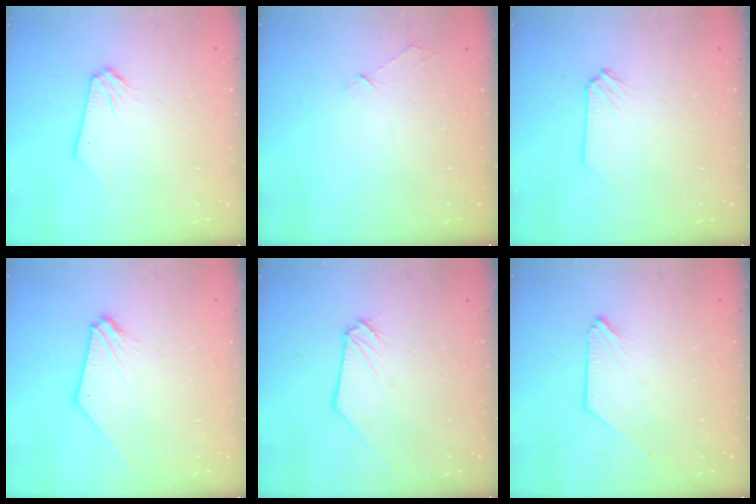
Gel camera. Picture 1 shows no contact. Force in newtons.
{"total": 4.3, "press": 4.3, "slide": 0.5}
{"total": 0.0}
{"total": 2.1, "press": 2.1, "slide": 0.6}
{"total": 0.9, "press": 0.9, "slide": 0.2}
{"total": 0.0}